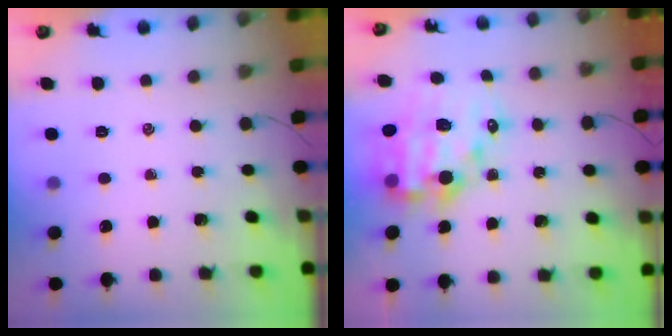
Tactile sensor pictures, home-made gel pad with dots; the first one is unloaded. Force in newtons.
{"total": 16.2, "press": 15.7, "slide": 4.0}